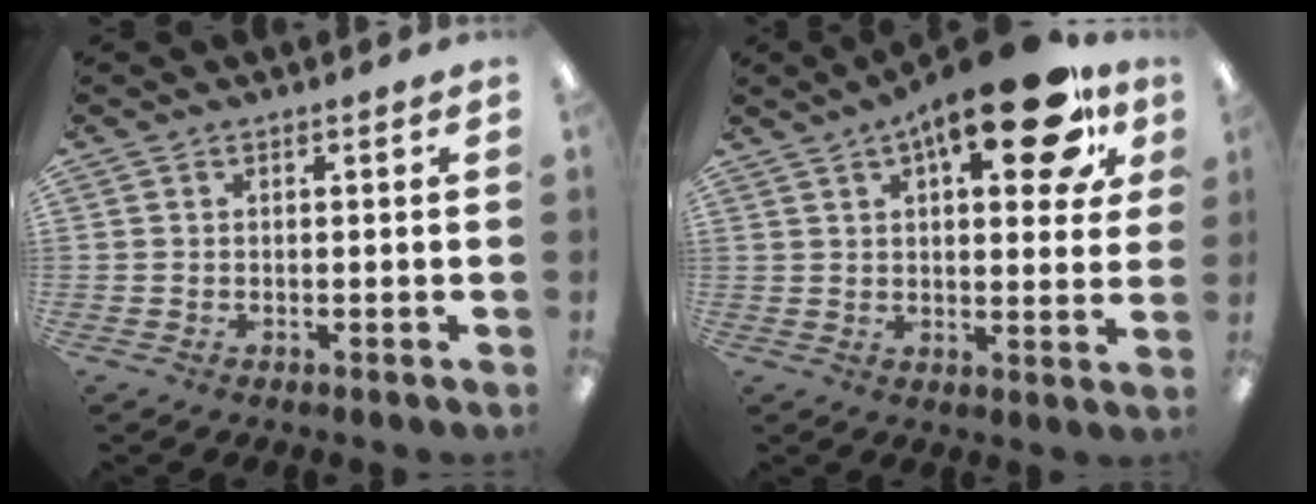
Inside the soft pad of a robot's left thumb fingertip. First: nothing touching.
{"total": 20.3, "force": [10.5, 7.7, 15.6], "torque": [-0.214, -0.039, 0.157]}